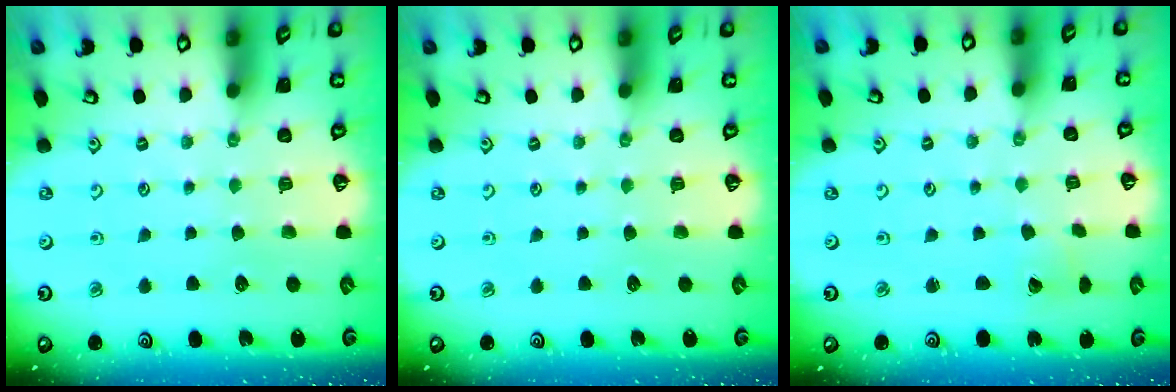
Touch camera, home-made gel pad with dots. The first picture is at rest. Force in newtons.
{"total": 0.0}
{"total": 2.4, "press": 2.4, "slide": 0.1}